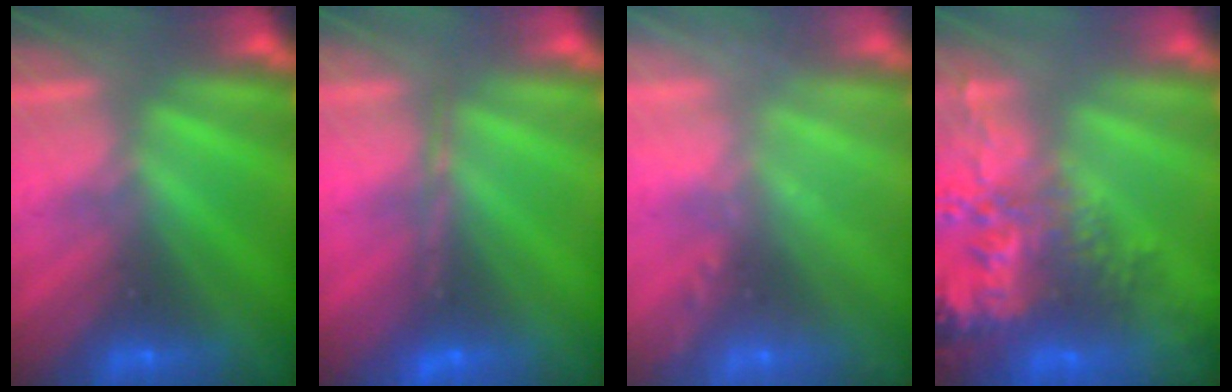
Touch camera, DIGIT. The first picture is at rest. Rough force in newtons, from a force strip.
{"total": 1.7}
{"total": 2.4}
{"total": 7.5}